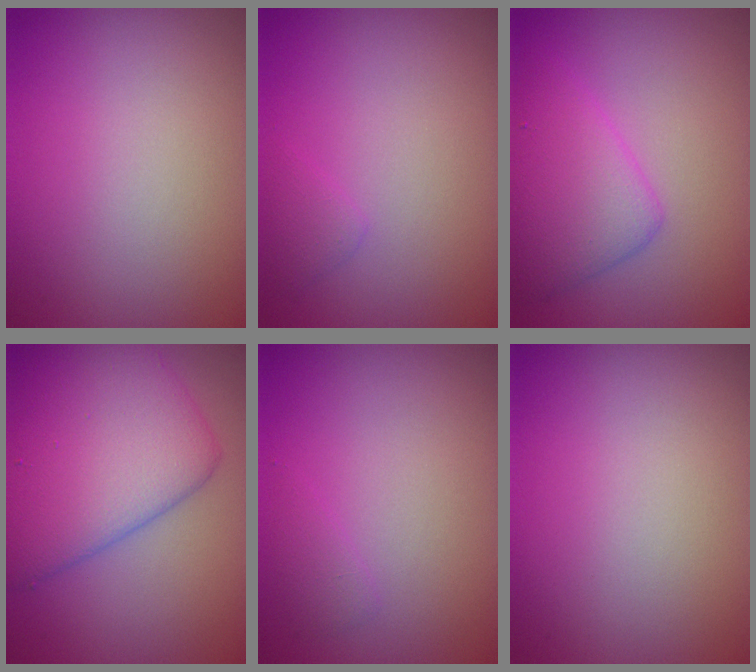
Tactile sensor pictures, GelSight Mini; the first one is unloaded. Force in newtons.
{"total": 0.9, "press": 0.9, "slide": 0.1}
{"total": 4.2, "press": 4.2, "slide": 0.2}
{"total": 8.3, "press": 8.3, "slide": 0.3}
{"total": 0.9, "press": 0.9, "slide": 0.1}
{"total": 0.0}